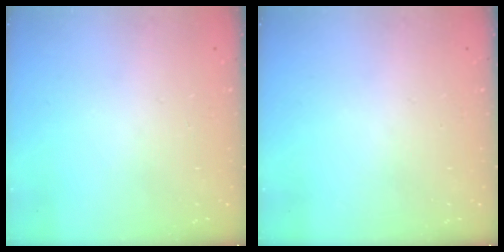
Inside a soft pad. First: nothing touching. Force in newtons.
{"total": 0.0}